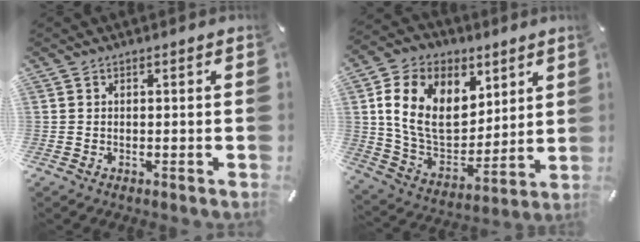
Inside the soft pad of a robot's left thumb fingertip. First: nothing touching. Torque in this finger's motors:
{"motor_torque": [2.60, 2.41, 1.51, -1.26, 0.66]}